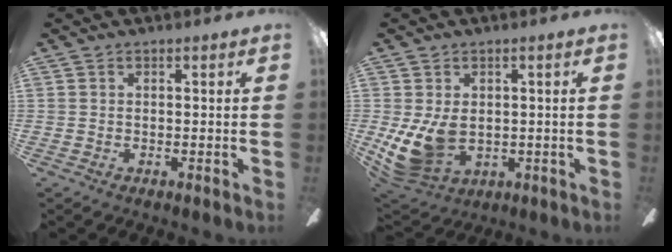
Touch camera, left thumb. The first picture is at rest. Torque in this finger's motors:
{"motor_torque": [0.02, 0.88, 1.10, 0.03, 0.23]}